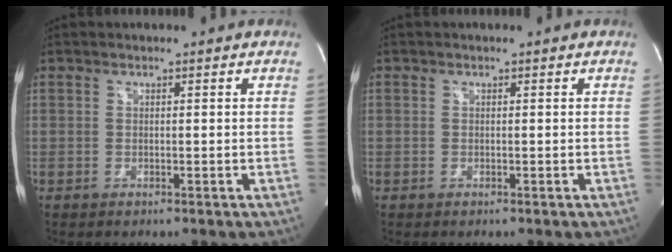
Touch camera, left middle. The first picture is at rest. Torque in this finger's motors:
{"motor_torque": [0.00, 0.00, 0.00, 0.00]}